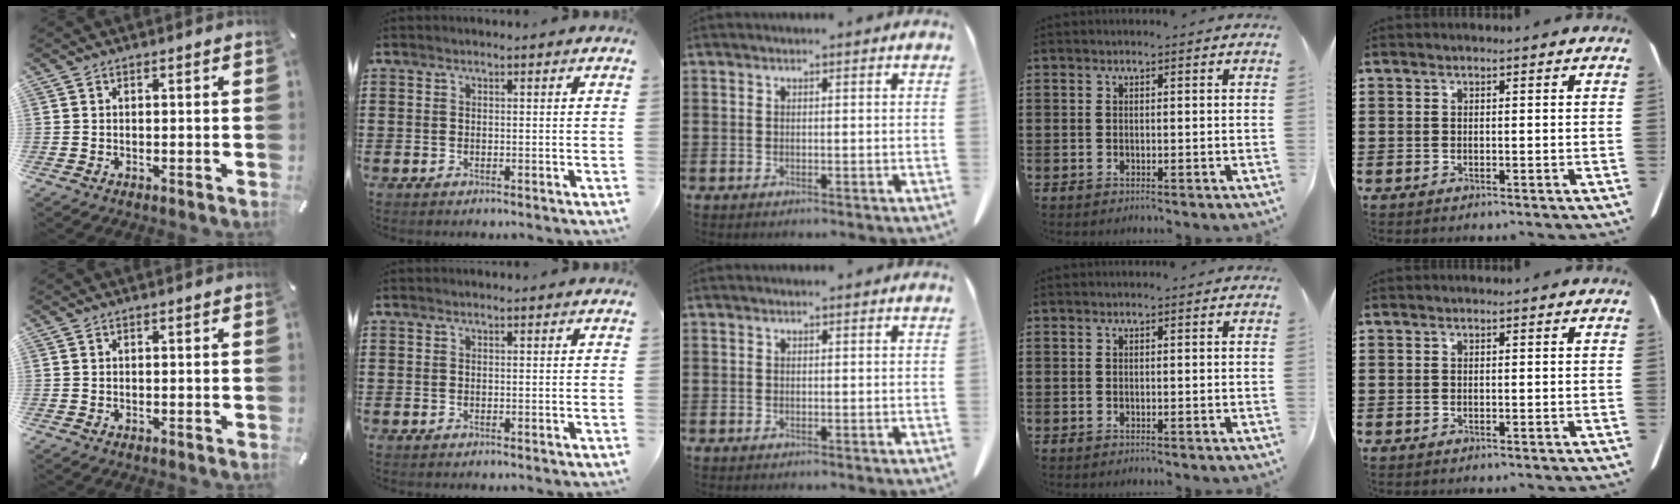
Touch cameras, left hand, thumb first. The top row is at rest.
{}